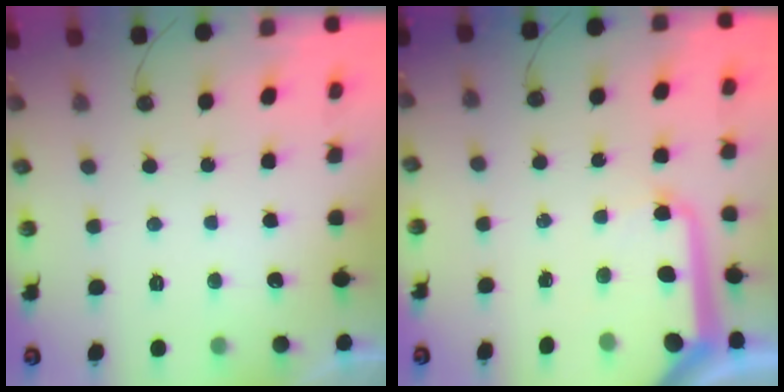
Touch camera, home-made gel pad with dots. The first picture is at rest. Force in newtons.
{"total": 12.2, "press": 12.2, "slide": 1.4}